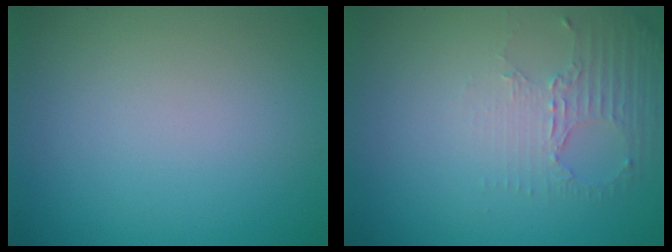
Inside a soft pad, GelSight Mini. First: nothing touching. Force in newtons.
{"total": 2.5, "press": 1.8, "slide": 1.7}